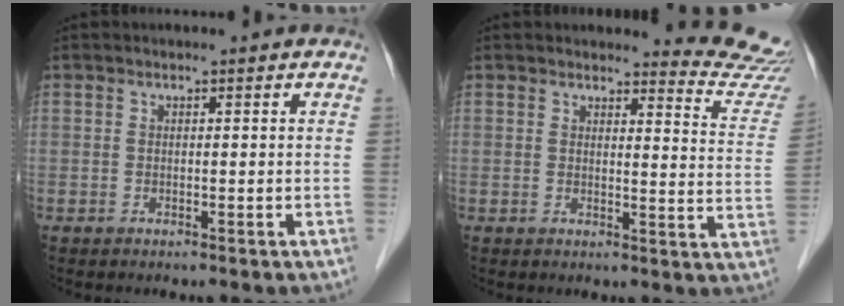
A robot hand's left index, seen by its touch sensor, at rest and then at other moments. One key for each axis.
{"total": 10.3, "fx": 10.3, "fy": -0.1, "fz": -0.3, "tx": 0.019, "ty": -0.111, "tz": 0.086}